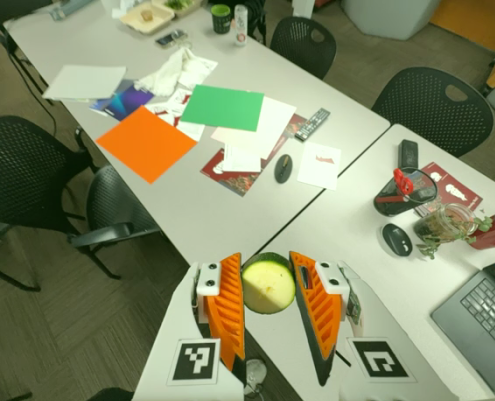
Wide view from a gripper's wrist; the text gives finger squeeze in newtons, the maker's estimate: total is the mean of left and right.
{"total": 10.2, "left": 10.6, "right": 9.8}